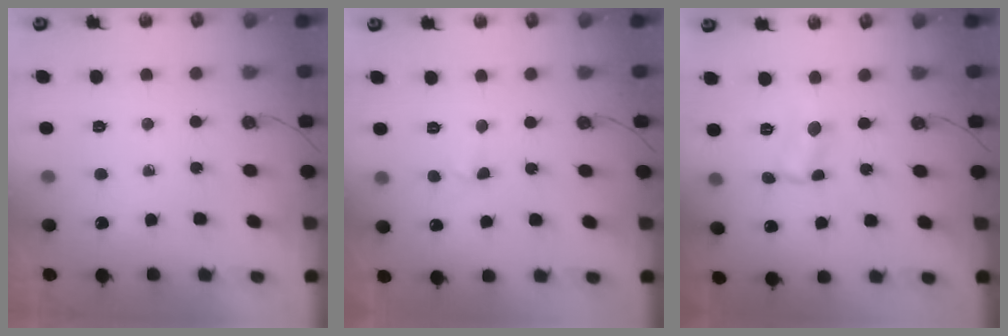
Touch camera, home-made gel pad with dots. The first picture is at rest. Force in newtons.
{"total": 2.4, "press": 2.3, "slide": 0.4}
{"total": 1.0, "press": 1.0, "slide": 0.2}